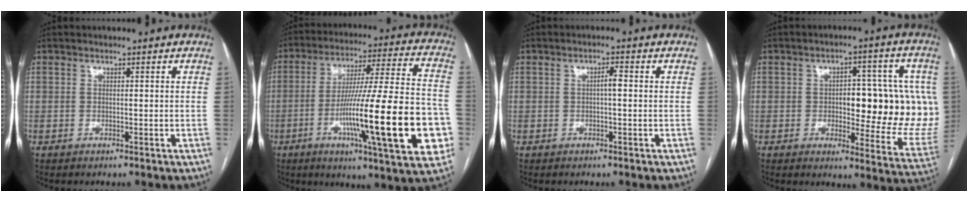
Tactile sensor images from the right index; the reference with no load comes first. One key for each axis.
{"total": 26.0, "fx": -7.0, "fy": 1.8, "fz": 24.9, "tx": -0.349, "ty": -0.011, "tz": -0.110}
{"total": 1.7, "fx": 0.0, "fy": 0.3, "fz": 1.7, "tx": -0.027, "ty": 0.005, "tz": 0.000}
{"total": 17.7, "fx": 0.3, "fy": 6.5, "fz": 16.4, "tx": -0.173, "ty": 0.019, "tz": 0.016}